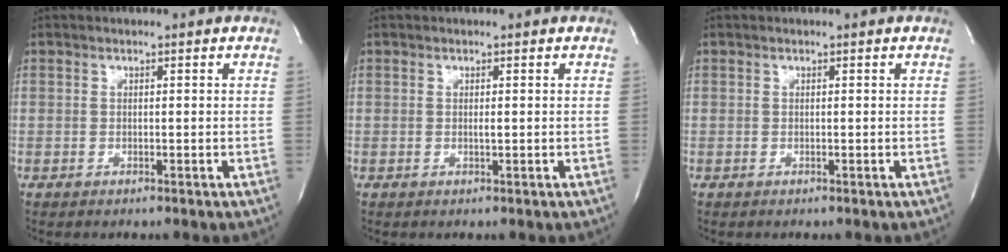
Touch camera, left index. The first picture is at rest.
{"total": 0.5, "force": [0.1, 0.0, 0.5], "torque": [-0.013, -0.002, 0.001]}
{"total": 0.0}